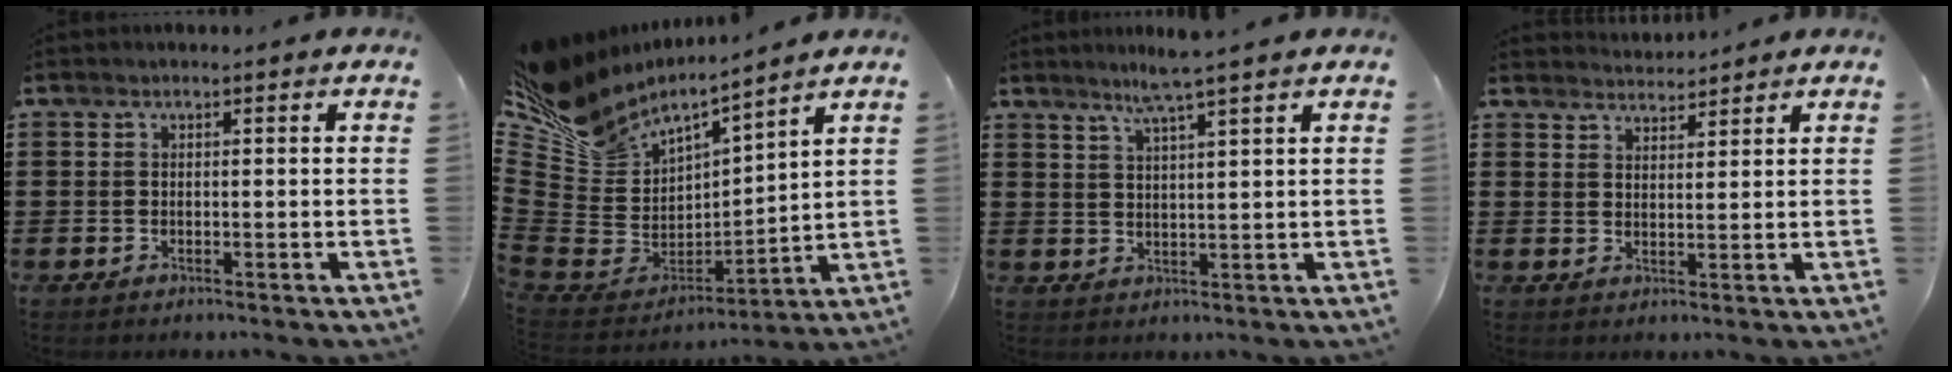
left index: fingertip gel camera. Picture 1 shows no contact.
{"total": 8.1, "force": [6.7, 4.1, 2.0], "torque": [-0.088, -0.063, 0.123]}
{"total": 4.6, "force": [3.7, -0.9, 2.6], "torque": [-0.060, -0.008, 0.063]}
{"total": 2.8, "force": [2.8, 0.1, -0.4], "torque": [-0.001, -0.008, 0.054]}